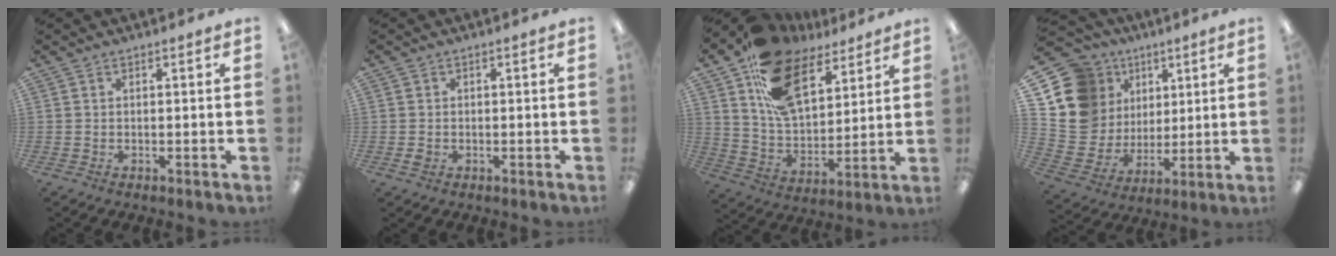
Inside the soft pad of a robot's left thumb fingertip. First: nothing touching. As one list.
[{"total": 1.2, "force": [-0.3, 1.1, 0.4], "torque": [-0.005, 0.003, -0.007]}, {"total": 19.1, "force": [11.3, 11.1, 10.7], "torque": [-0.199, -0.045, 0.213]}, {"total": 15.2, "force": [6.7, 13.1, 3.9], "torque": [-0.093, -0.035, 0.148]}]